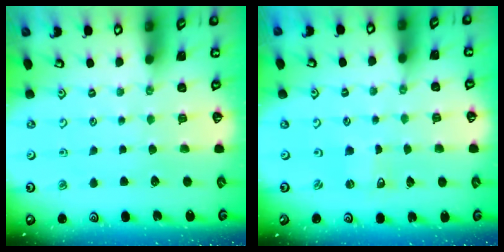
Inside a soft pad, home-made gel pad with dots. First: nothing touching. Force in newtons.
{"total": 0.0}